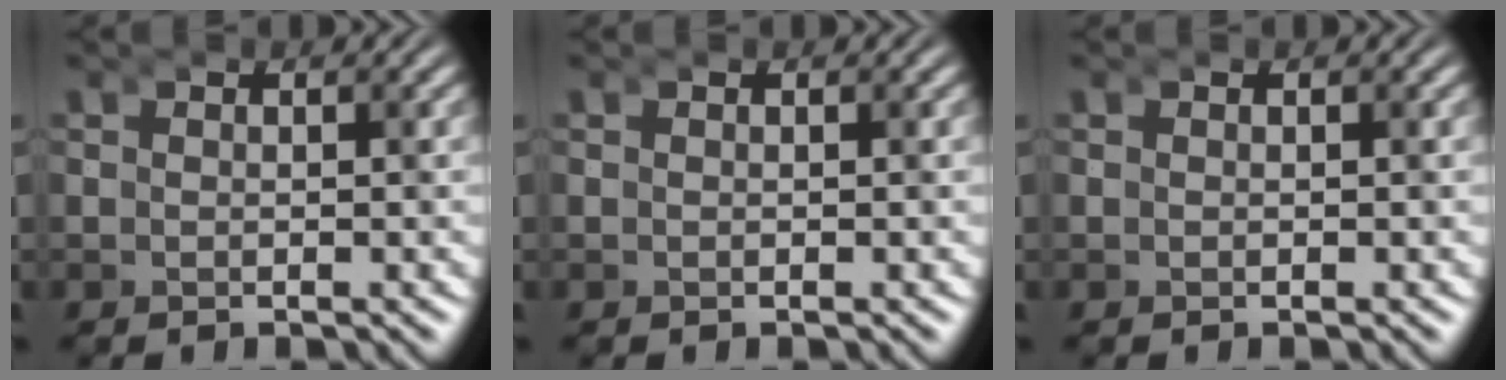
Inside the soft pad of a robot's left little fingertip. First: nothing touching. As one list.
[{"total": 0.0}, {"total": 0.0}]